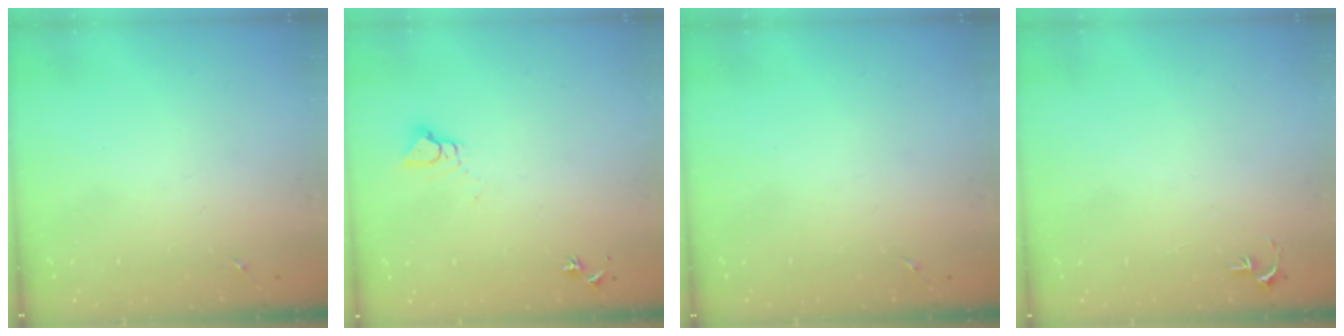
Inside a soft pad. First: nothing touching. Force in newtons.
{"total": 4.2, "press": 4.2, "slide": 0.3}
{"total": 0.0}
{"total": 2.7, "press": 2.7, "slide": 0.3}